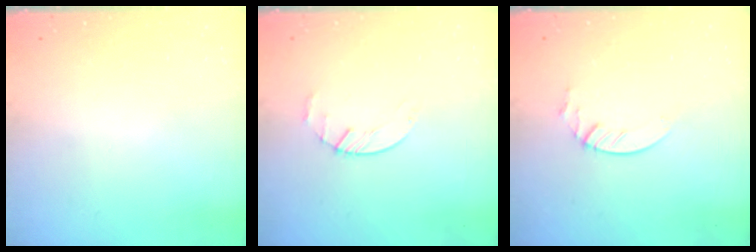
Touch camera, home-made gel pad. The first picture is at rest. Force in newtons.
{"total": 2.2, "press": 2.2, "slide": 0.3}
{"total": 3.3, "press": 3.2, "slide": 0.3}